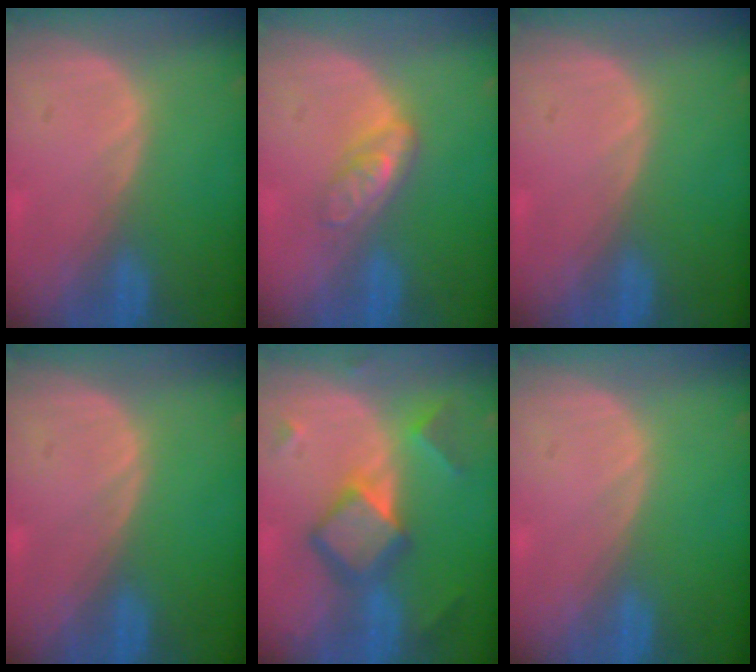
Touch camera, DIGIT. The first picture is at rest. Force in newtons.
{"total": 4.7, "press": 4.2, "slide": 2.2}
{"total": 0.0}
{"total": 0.0}
{"total": 7.4, "press": 7.4, "slide": 0.5}
{"total": 0.0}